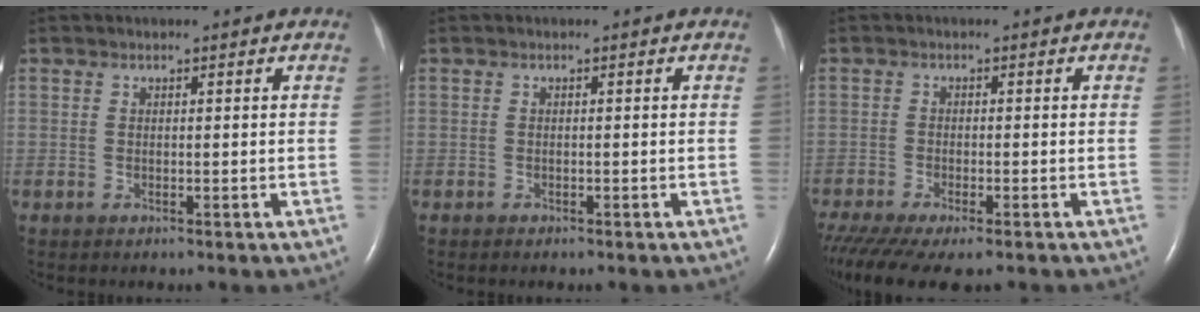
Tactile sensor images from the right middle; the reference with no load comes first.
{"total": 0.0}
{"total": 10.8, "force": [-8.4, 2.5, 6.3], "torque": [-0.111, -0.018, -0.131]}